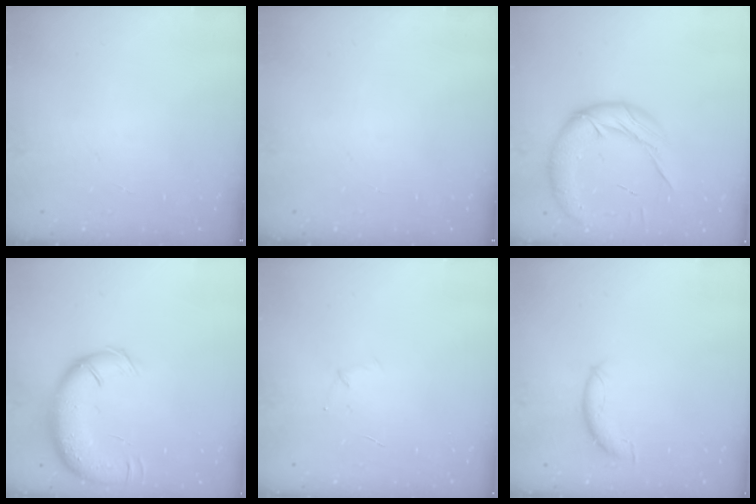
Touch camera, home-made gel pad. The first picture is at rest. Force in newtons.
{"total": 0.0}
{"total": 15.9, "press": 15.7, "slide": 1.9}
{"total": 13.8, "press": 13.3, "slide": 3.7}
{"total": 3.6, "press": 3.5, "slide": 0.9}
{"total": 7.8, "press": 7.8, "slide": 0.5}